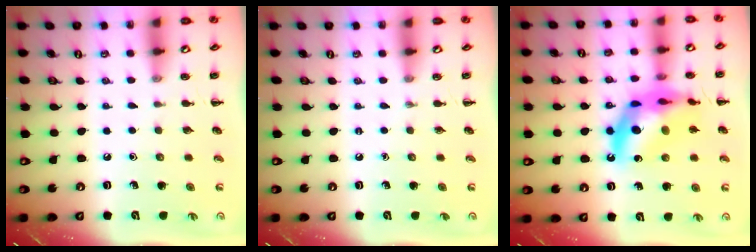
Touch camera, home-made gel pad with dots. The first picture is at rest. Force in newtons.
{"total": 0.0}
{"total": 17.7, "press": 17.2, "slide": 4.5}